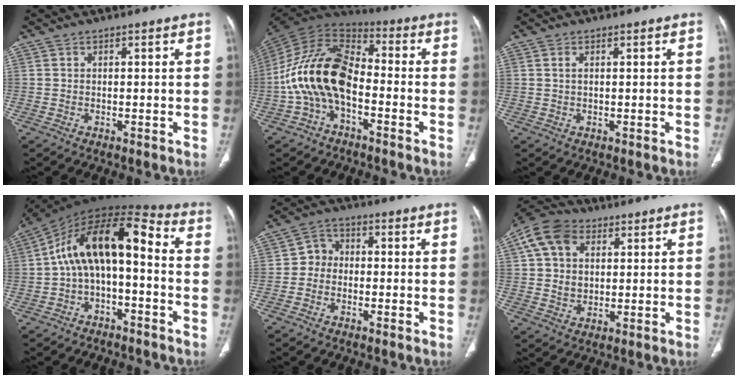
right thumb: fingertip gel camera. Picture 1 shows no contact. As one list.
[{"total": 16.8, "force": [-3.5, 9.9, 13.1], "torque": [-0.253, 0.056, -0.073]}, {"total": 1.1, "force": [0.4, 0.5, 0.9], "torque": [-0.023, 0.004, 0.011]}, {"total": 14.6, "force": [-1.0, 7.3, 12.6], "torque": [-0.205, 0.073, -0.024]}, {"total": 4.5, "force": [-1.0, 3.8, 2.1], "torque": [-0.016, 0.018, -0.033]}, {"total": 11.9, "force": [3.9, 8.7, 7.0], "torque": [-0.120, 0.007, 0.067]}]